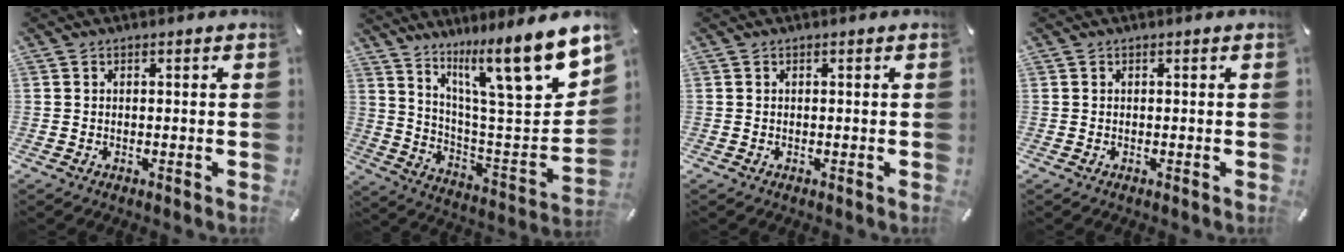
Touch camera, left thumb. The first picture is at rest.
{"total": 17.2, "force": [12.8, 2.8, 11.2], "torque": [-0.161, -0.114, 0.194]}
{"total": 0.0}
{"total": 0.0}